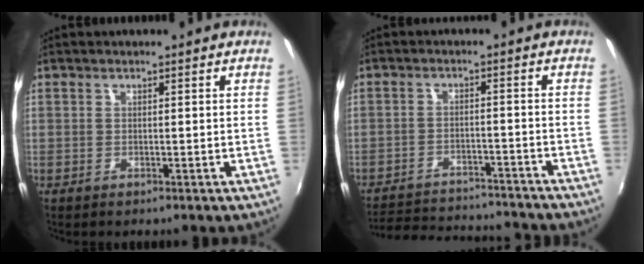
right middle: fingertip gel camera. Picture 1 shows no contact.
{"total": 17.5, "force": [-16.0, 3.3, 6.3], "torque": [-0.132, -0.008, -0.221]}